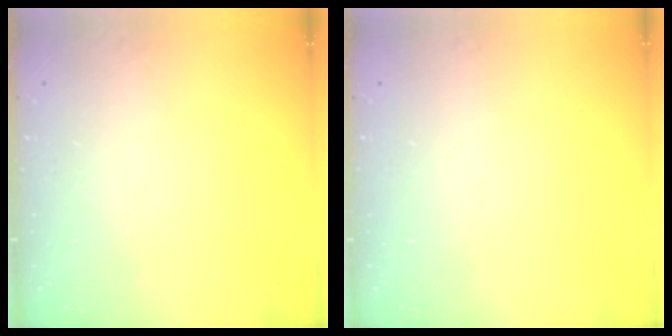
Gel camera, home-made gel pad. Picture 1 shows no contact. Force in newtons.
{"total": 0.0}